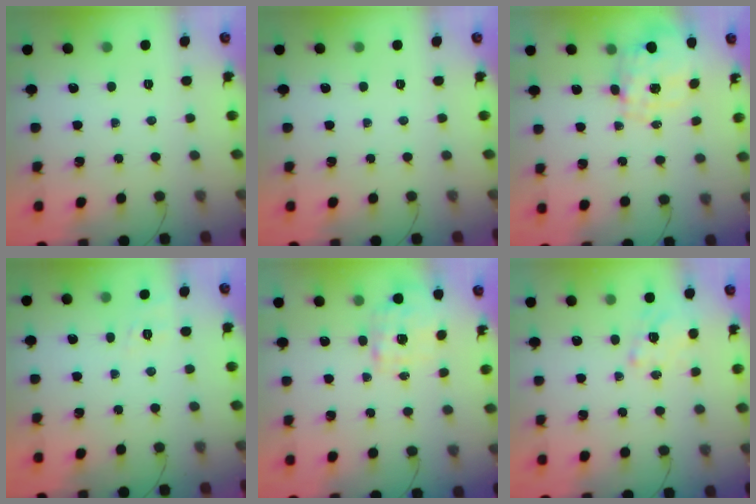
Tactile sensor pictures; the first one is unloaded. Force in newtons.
{"total": 0.0}
{"total": 1.9, "press": 1.5, "slide": 1.1}
{"total": 2.1, "press": 0.8, "slide": 2.0}
{"total": 1.9, "press": 1.9, "slide": 0.5}
{"total": 1.2, "press": 0.2, "slide": 1.2}